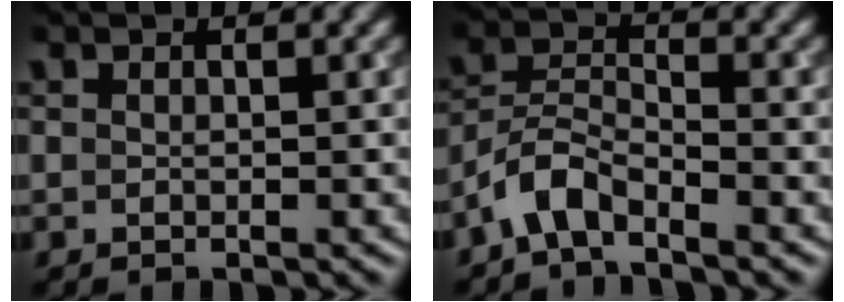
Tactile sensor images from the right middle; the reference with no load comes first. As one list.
[{"total": 3.3, "force": [-2.8, 0.9, 1.6], "torque": [-0.036, 0.008, -0.065]}]